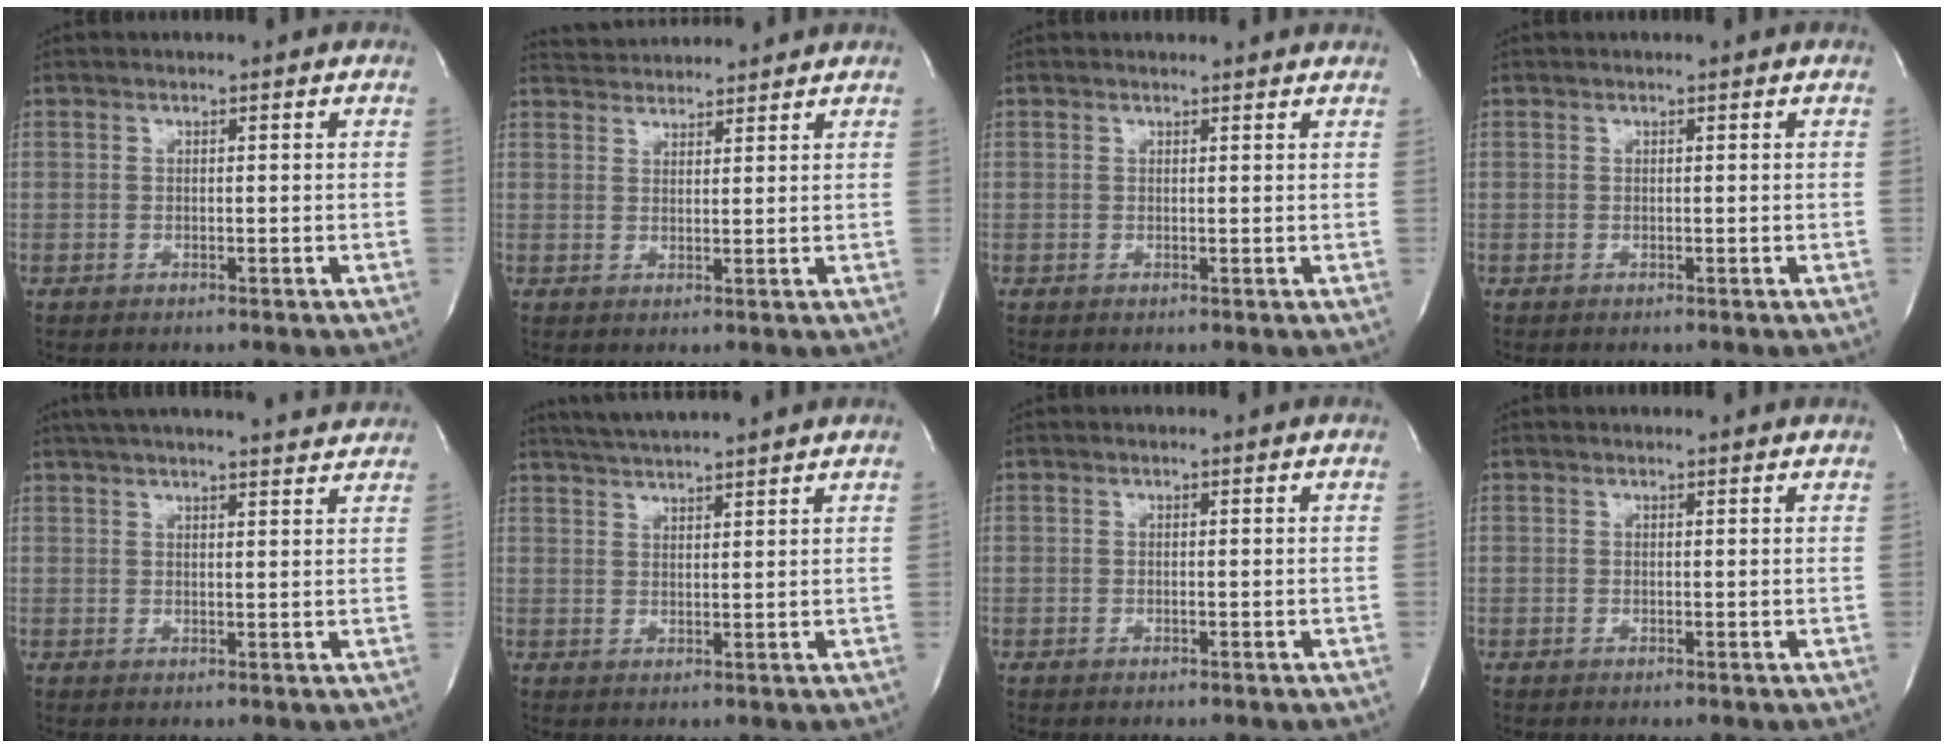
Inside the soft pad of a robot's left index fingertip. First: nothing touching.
{"total": 5.8, "force": [5.8, 0.7, 0.6], "torque": [-0.015, 0.028, 0.089]}
{"total": 3.7, "force": [3.6, 0.6, 0.5], "torque": [-0.013, 0.005, 0.030]}
{"total": 0.0}
{"total": 17.8, "force": [16.5, 1.5, 6.7], "torque": [-0.108, 0.024, 0.216]}
{"total": 7.8, "force": [7.2, -0.6, 2.9], "torque": [-0.063, 0.018, 0.113]}
{"total": 0.0}
{"total": 2.6, "force": [2.6, 0.4, 0.3], "torque": [-0.014, 0.004, 0.020]}